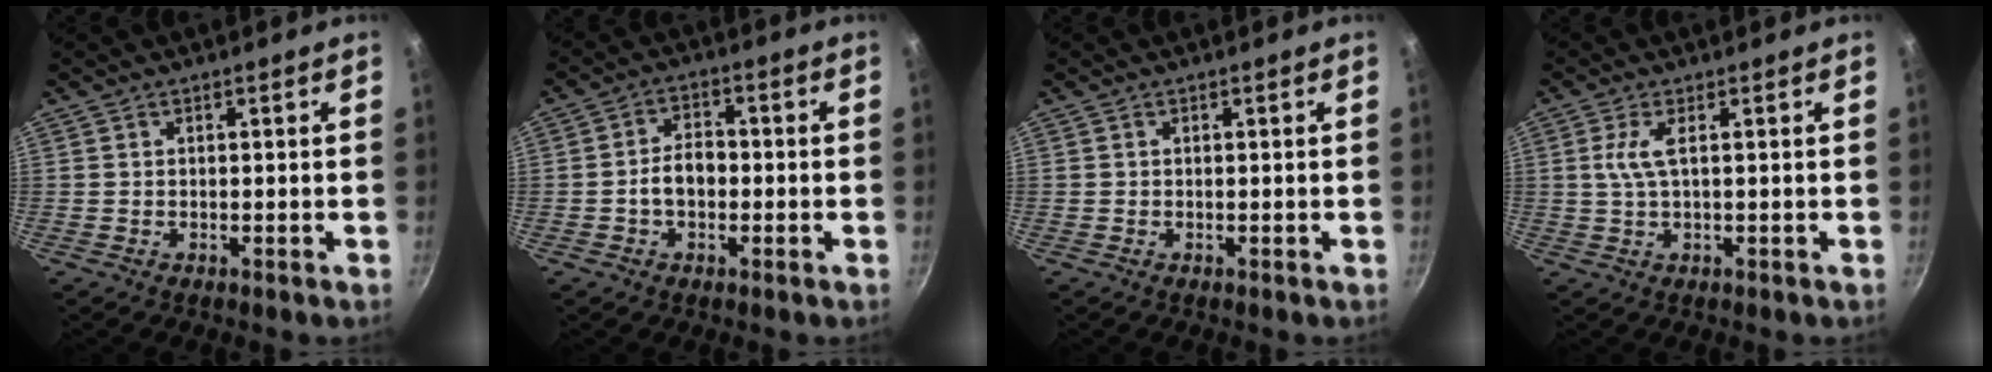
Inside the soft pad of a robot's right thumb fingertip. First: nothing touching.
{"total": 5.5, "force": [-1.0, 3.7, 4.0], "torque": [-0.059, 0.022, -0.025]}
{"total": 0.0}
{"total": 3.5, "force": [0.7, 1.0, 3.3], "torque": [-0.090, 0.004, 0.018]}